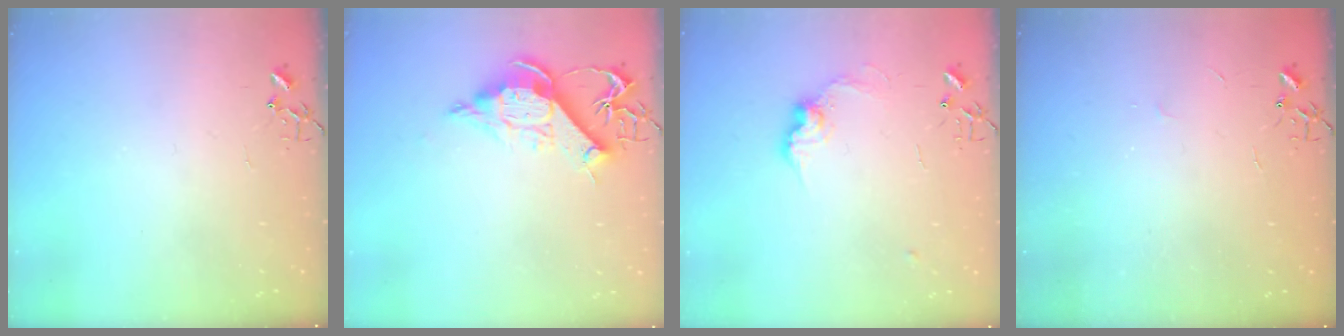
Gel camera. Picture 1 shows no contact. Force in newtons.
{"total": 11.5, "press": 11.4, "slide": 1.8}
{"total": 9.4, "press": 9.4, "slide": 0.4}
{"total": 2.1, "press": 2.1, "slide": 0.4}